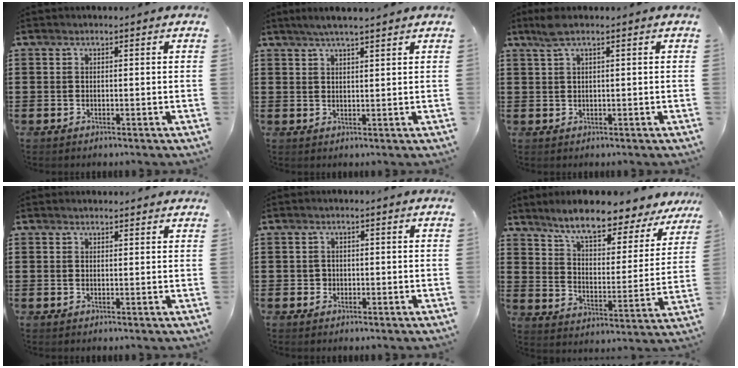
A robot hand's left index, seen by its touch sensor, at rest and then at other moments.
{"total": 3.1, "force": [2.6, 0.1, 1.7], "torque": [-0.039, 0.003, 0.047]}
{"total": 2.4, "force": [1.3, 0.2, 2.0], "torque": [-0.041, 0.001, 0.024]}
{"total": 1.3, "force": [1.3, 0.1, 0.1], "torque": [-0.004, 0.001, 0.025]}
{"total": 1.0, "force": [0.2, 1.0, 0.3], "torque": [-0.008, 0.007, 0.002]}
{"total": 8.4, "force": [7.5, 0.9, 3.8], "torque": [-0.096, -0.047, 0.125]}